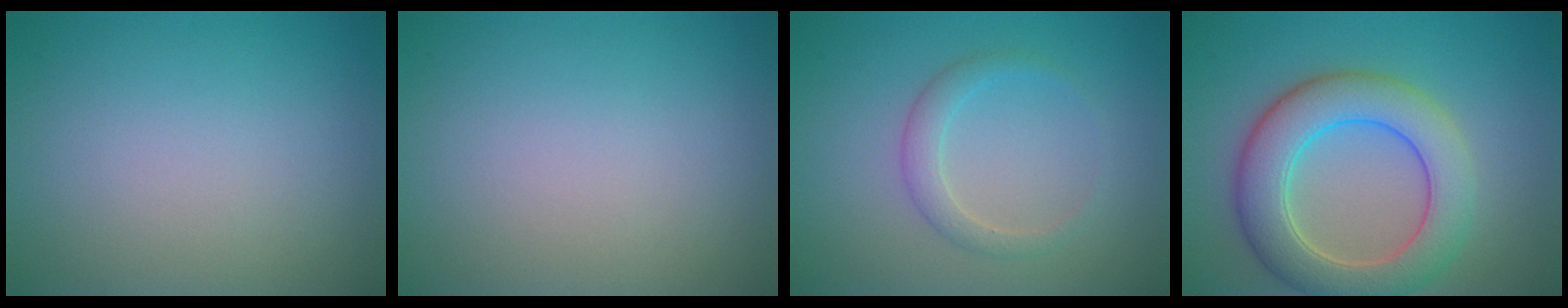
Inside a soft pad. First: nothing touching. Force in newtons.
{"total": 0.0}
{"total": 1.9, "press": 1.9, "slide": 0.1}
{"total": 7.2, "press": 7.2, "slide": 0.4}